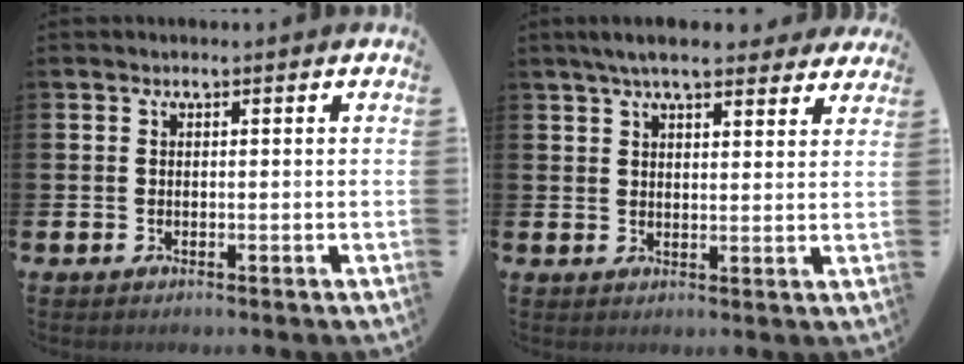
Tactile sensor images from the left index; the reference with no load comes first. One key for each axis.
{"total": 6.1, "fx": 5.4, "fy": 1.3, "fz": 2.6, "tx": -0.049, "ty": -0.015, "tz": 0.095}